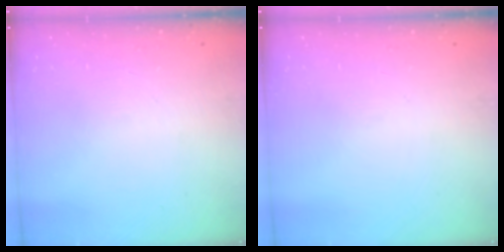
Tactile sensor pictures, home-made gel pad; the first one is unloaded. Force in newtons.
{"total": 0.0}